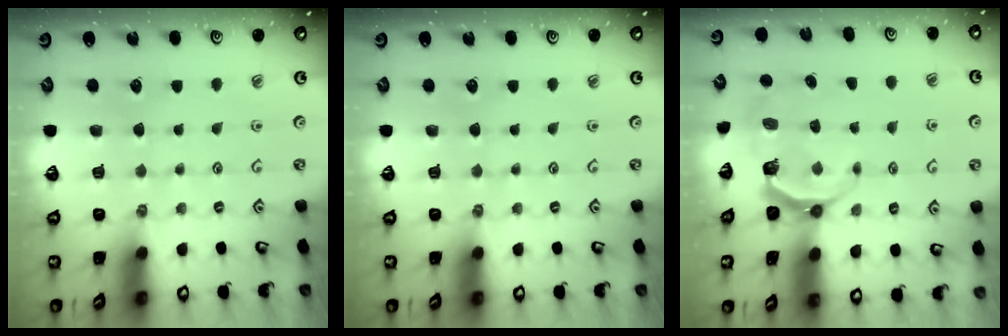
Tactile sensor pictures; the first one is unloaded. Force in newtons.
{"total": 0.0}
{"total": 5.6, "press": 4.5, "slide": 3.3}